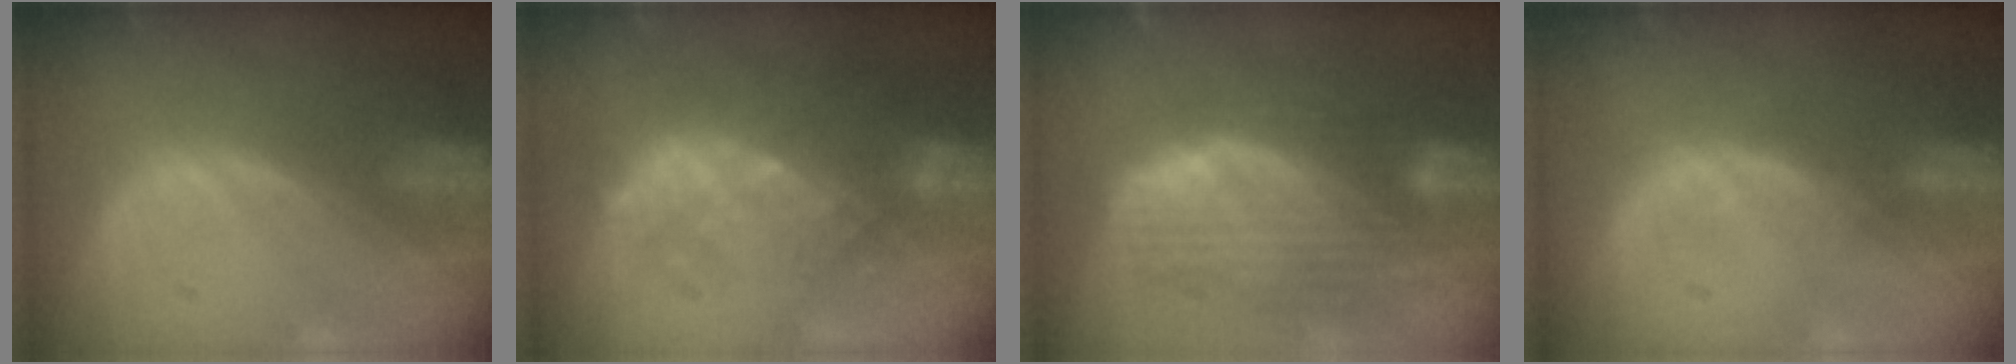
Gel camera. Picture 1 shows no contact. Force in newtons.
{"total": 9.3, "press": 8.6, "slide": 3.6}
{"total": 10.2, "press": 8.9, "slide": 5.0}
{"total": 1.1, "press": 1.1, "slide": 0.2}